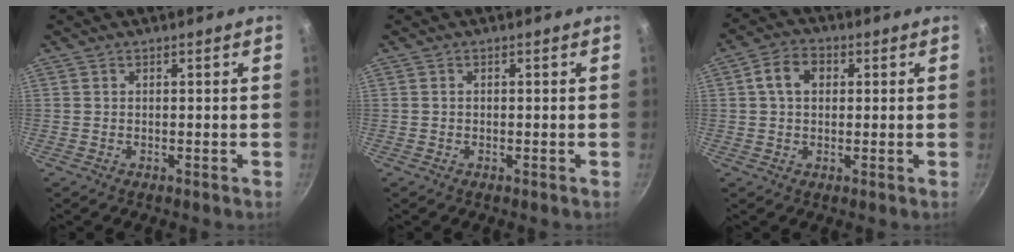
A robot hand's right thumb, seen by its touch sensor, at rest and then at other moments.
{"total": 0.0}
{"total": 6.0, "force": [1.3, 4.4, 3.9], "torque": [-0.052, 0.012, 0.014]}